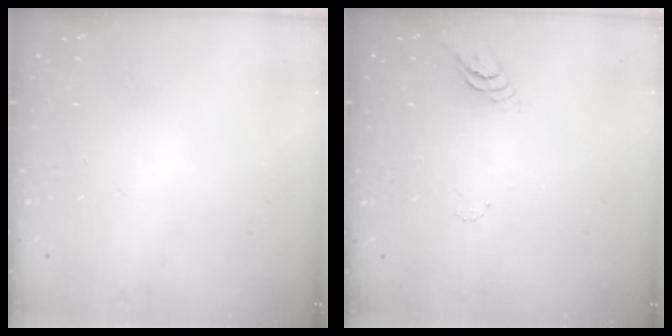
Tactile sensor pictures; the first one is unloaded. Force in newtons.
{"total": 3.9, "press": 3.9, "slide": 0.3}